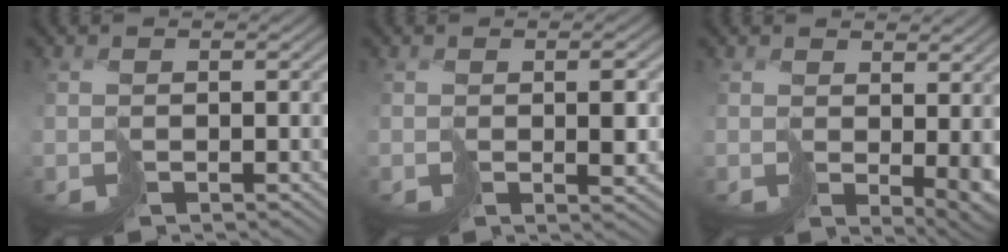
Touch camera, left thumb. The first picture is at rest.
{"total": 3.1, "force": [0.0, 0.8, 3.0], "torque": [-0.049, -0.003, -0.001]}
{"total": 4.8, "force": [0.7, 1.5, 4.5], "torque": [-0.065, -0.010, 0.013]}